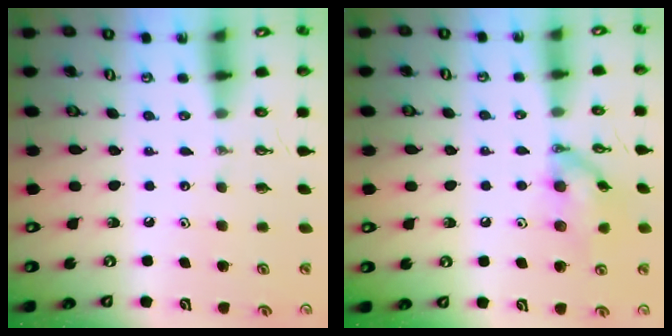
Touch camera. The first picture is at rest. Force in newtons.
{"total": 11.7, "press": 11.6, "slide": 1.3}